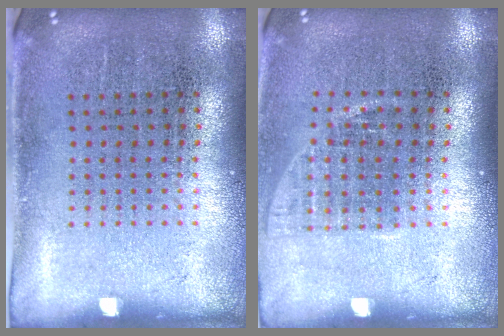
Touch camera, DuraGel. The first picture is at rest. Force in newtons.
{"total": 1.0, "press": 0.9, "slide": 0.4}